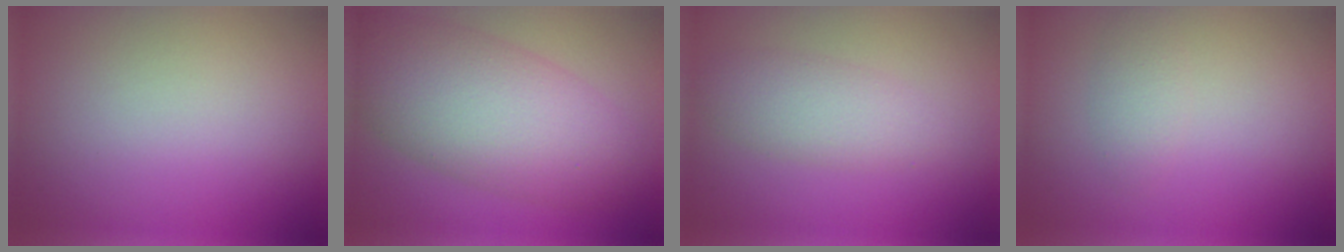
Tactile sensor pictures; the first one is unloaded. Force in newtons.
{"total": 9.2, "press": 9.2, "slide": 0.4}
{"total": 3.1, "press": 3.1, "slide": 0.0}
{"total": 1.5, "press": 1.5, "slide": 0.0}